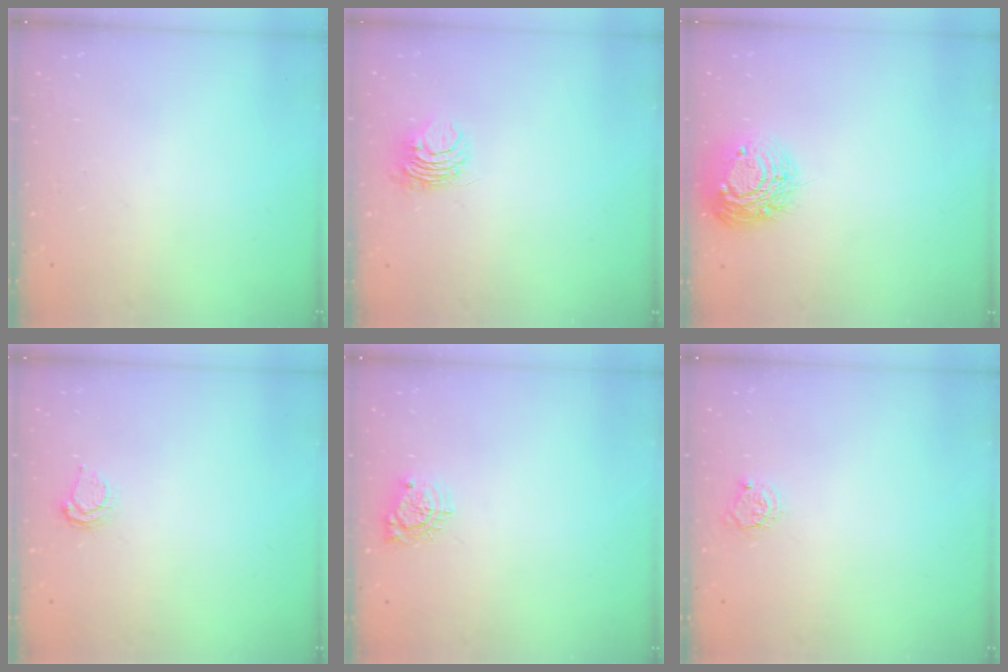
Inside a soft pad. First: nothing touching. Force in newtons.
{"total": 5.9, "press": 5.9, "slide": 0.2}
{"total": 12.5, "press": 12.4, "slide": 0.9}
{"total": 3.1, "press": 3.0, "slide": 0.5}
{"total": 6.7, "press": 6.7, "slide": 0.1}
{"total": 4.8, "press": 4.8, "slide": 0.4}